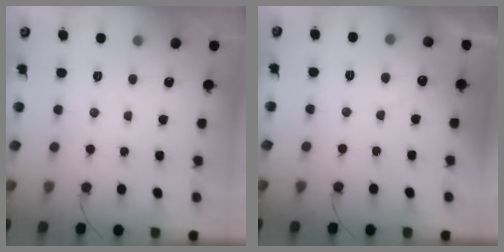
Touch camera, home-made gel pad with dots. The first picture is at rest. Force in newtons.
{"total": 3.0, "press": 3.0, "slide": 0.1}